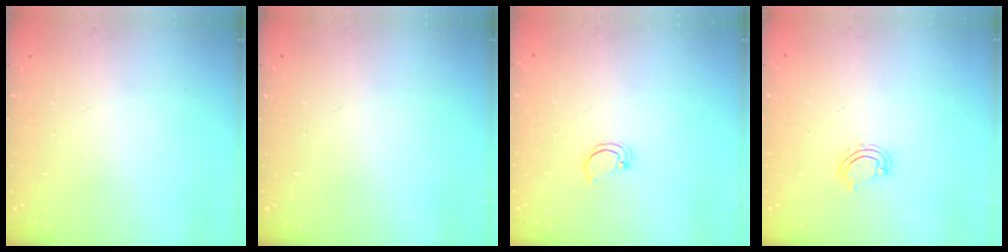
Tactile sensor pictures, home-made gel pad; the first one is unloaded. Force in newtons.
{"total": 0.0}
{"total": 1.8, "press": 1.8, "slide": 0.2}
{"total": 5.0, "press": 5.0, "slide": 0.3}